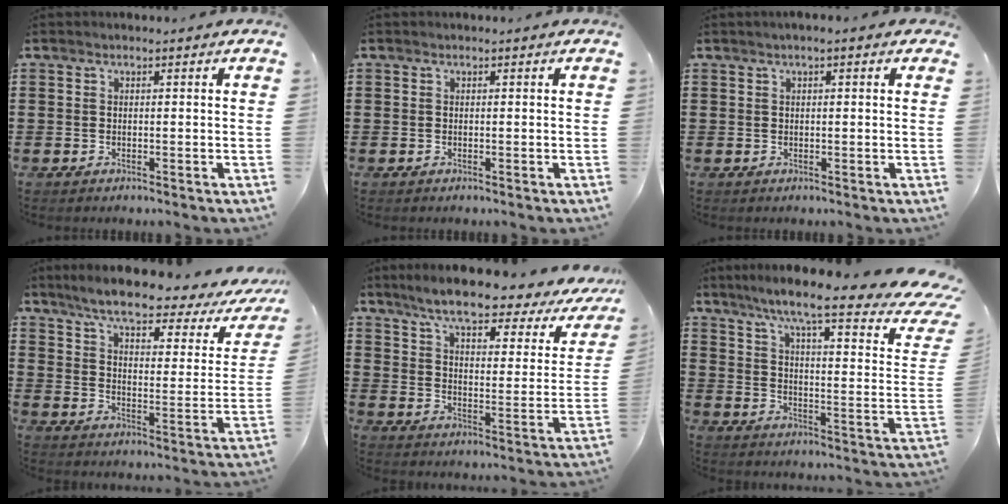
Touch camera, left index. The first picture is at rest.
{"total": 0.0}
{"total": 1.2, "force": [0.5, 0.2, 1.1], "torque": [-0.022, 0.003, 0.007]}
{"total": 7.3, "force": [5.6, 0.4, 4.7], "torque": [-0.106, -0.033, 0.089]}
{"total": 8.0, "force": [6.5, 0.5, 4.6], "torque": [-0.110, -0.039, 0.103]}
{"total": 11.0, "force": [7.8, 0.8, 7.7], "torque": [-0.148, -0.057, 0.118]}